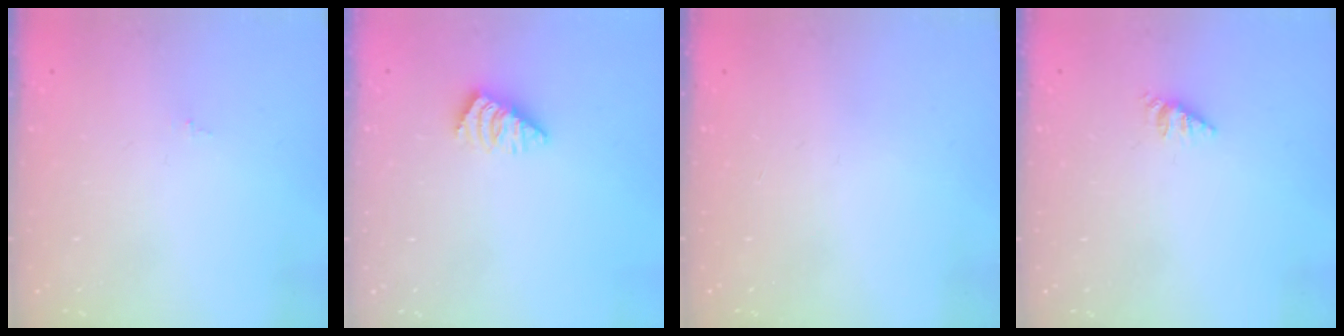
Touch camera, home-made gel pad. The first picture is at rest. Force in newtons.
{"total": 1.5, "press": 1.5, "slide": 0.3}
{"total": 0.0}
{"total": 2.6, "press": 2.6, "slide": 0.3}